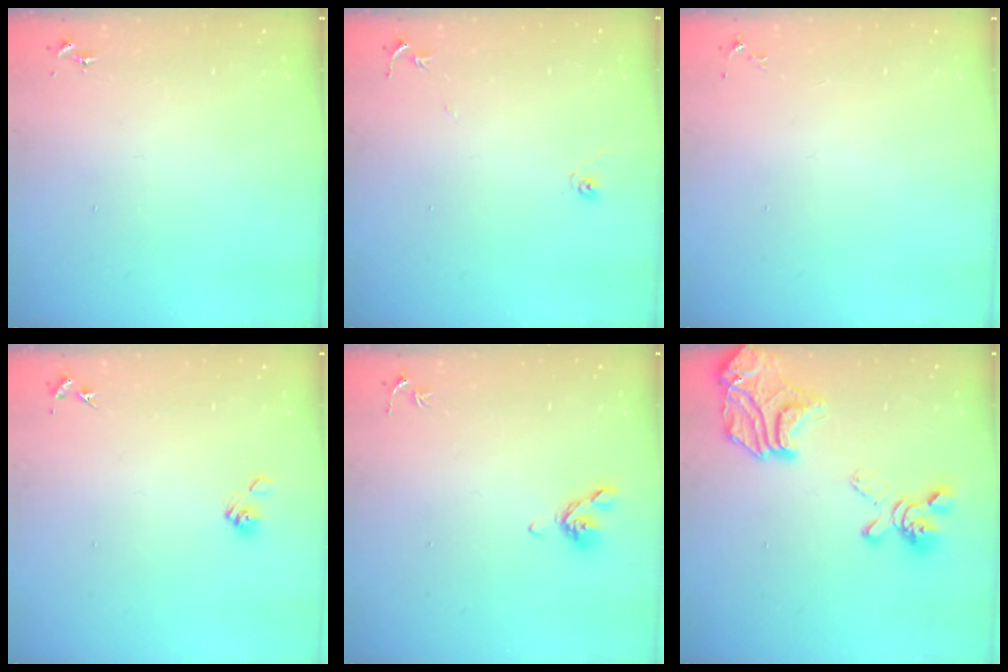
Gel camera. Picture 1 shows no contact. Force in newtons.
{"total": 5.9, "press": 5.9, "slide": 0.6}
{"total": 3.3, "press": 3.3, "slide": 0.5}
{"total": 5.8, "press": 5.3, "slide": 2.3}
{"total": 7.2, "press": 7.1, "slide": 1.2}
{"total": 25.0, "press": 24.9, "slide": 2.6}